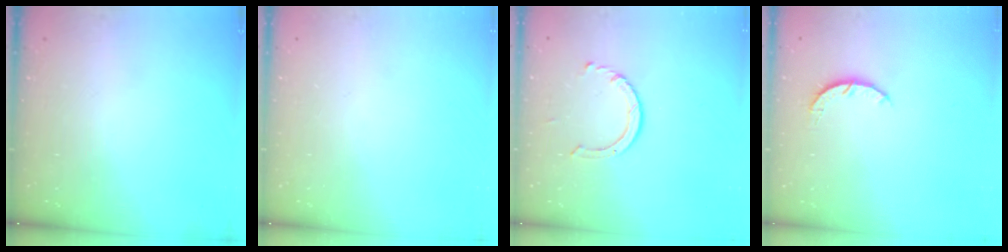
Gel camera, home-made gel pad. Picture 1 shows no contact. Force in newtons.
{"total": 0.0}
{"total": 4.2, "press": 4.2, "slide": 0.3}
{"total": 3.0, "press": 3.0, "slide": 0.4}